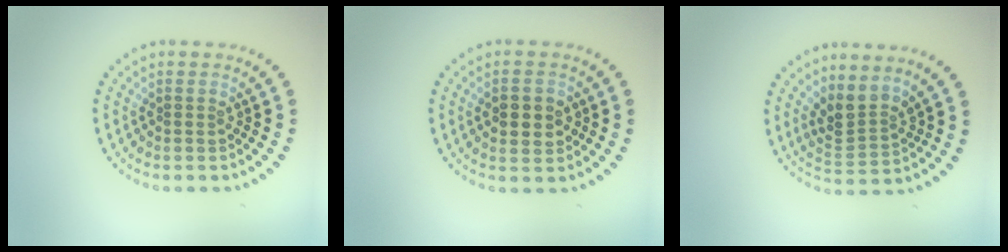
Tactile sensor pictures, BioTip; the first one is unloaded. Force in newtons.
{"total": 2.6, "press": 2.6, "slide": 0.0}
{"total": 3.0, "press": 2.1, "slide": 2.1}